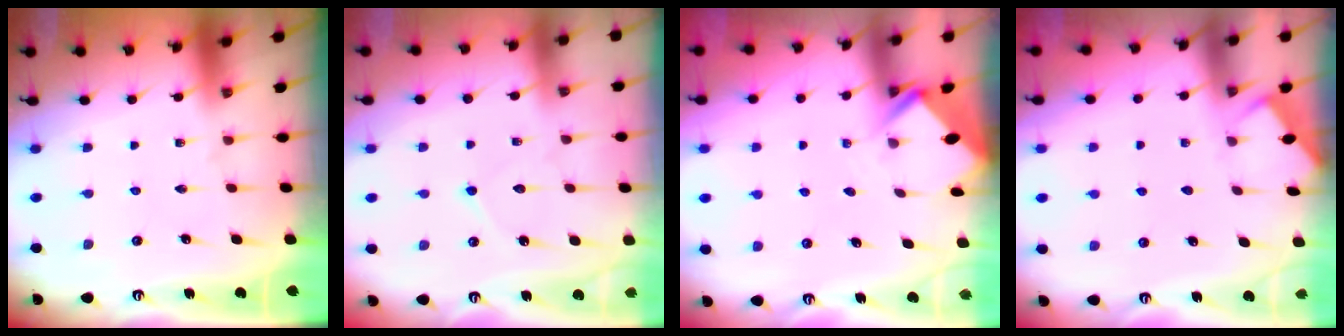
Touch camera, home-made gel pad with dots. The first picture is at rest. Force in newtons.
{"total": 4.8, "press": 4.8, "slide": 0.6}
{"total": 2.7, "press": 2.7, "slide": 0.2}
{"total": 2.0, "press": 1.9, "slide": 0.3}